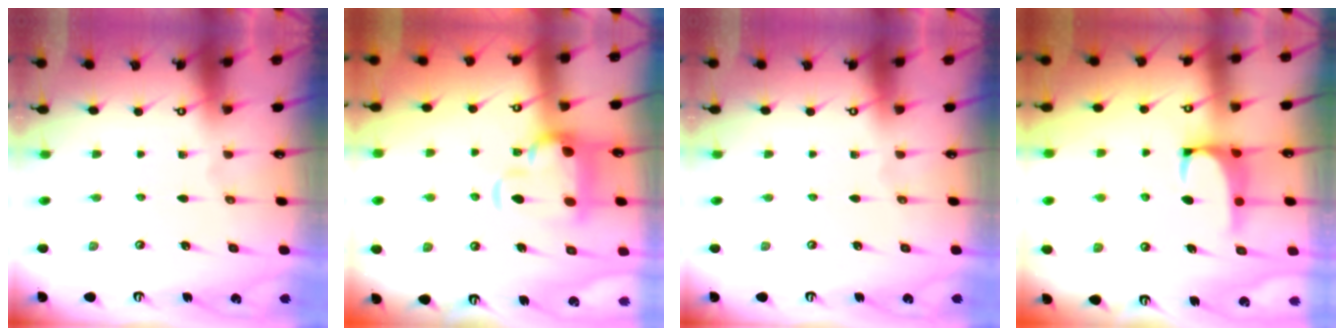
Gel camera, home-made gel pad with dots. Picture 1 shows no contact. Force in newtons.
{"total": 6.8, "press": 6.6, "slide": 1.6}
{"total": 0.0}
{"total": 1.2, "press": 1.2, "slide": 0.4}